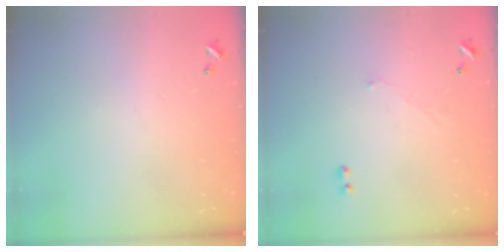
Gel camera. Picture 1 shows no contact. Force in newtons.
{"total": 1.0, "press": 0.7, "slide": 0.6}